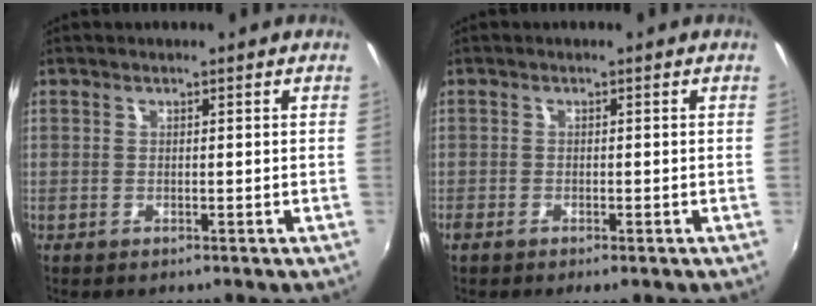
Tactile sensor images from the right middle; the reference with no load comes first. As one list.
[{"total": 2.0, "force": [-1.5, 0.6, 1.2], "torque": [-0.026, -0.009, -0.028]}]